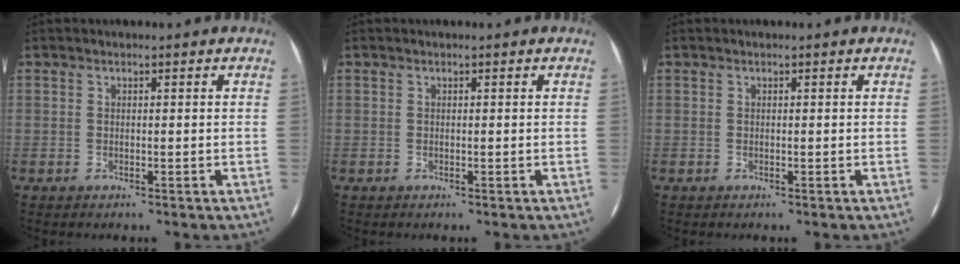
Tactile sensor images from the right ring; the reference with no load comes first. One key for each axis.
{"total": 0.0}
{"total": 0.0}